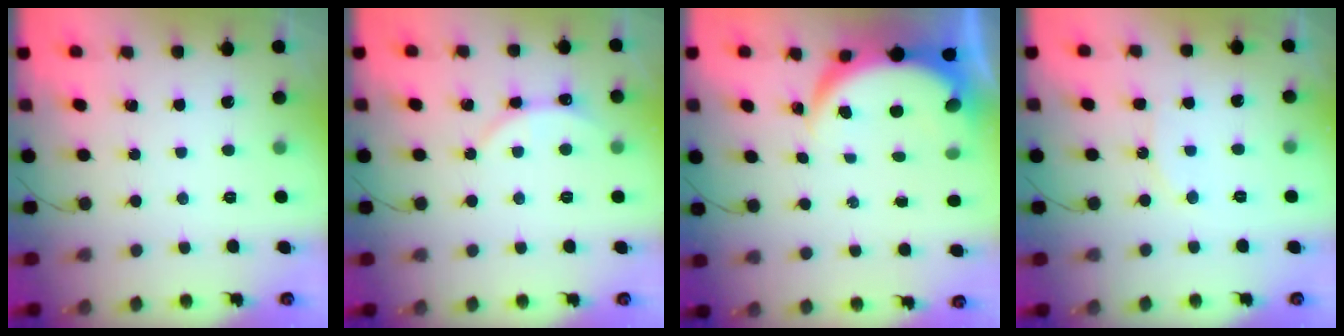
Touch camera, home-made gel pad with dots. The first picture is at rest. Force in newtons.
{"total": 2.9, "press": 2.9, "slide": 0.3}
{"total": 5.3, "press": 5.3, "slide": 0.5}
{"total": 8.0, "press": 7.8, "slide": 2.0}